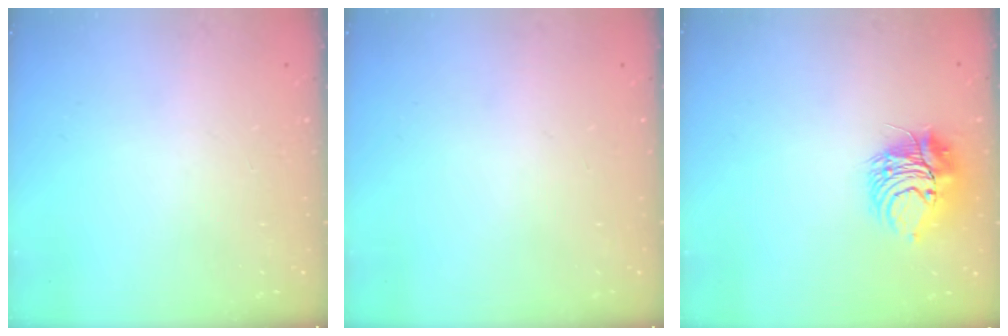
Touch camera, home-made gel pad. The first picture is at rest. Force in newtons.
{"total": 0.0}
{"total": 9.2, "press": 9.2, "slide": 0.4}